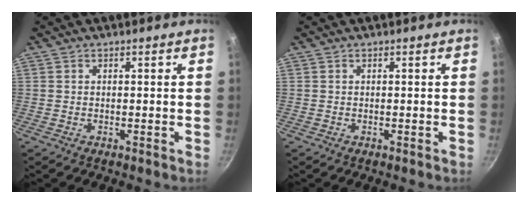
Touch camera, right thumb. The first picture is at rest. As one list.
[{"total": 0.0}]